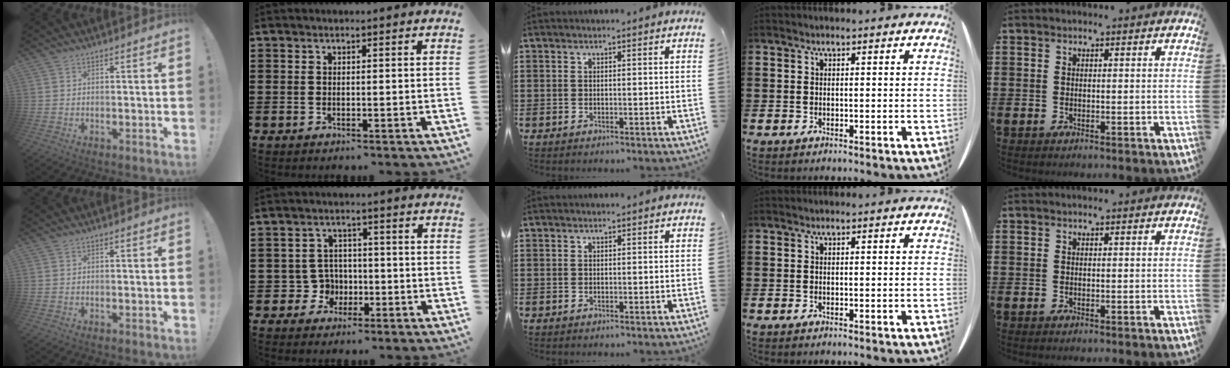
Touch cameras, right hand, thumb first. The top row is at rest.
{"index": {"total": 4.7, "force": [-1.3, 4.2, 1.5], "torque": [-0.048, 0.008, -0.025]}}